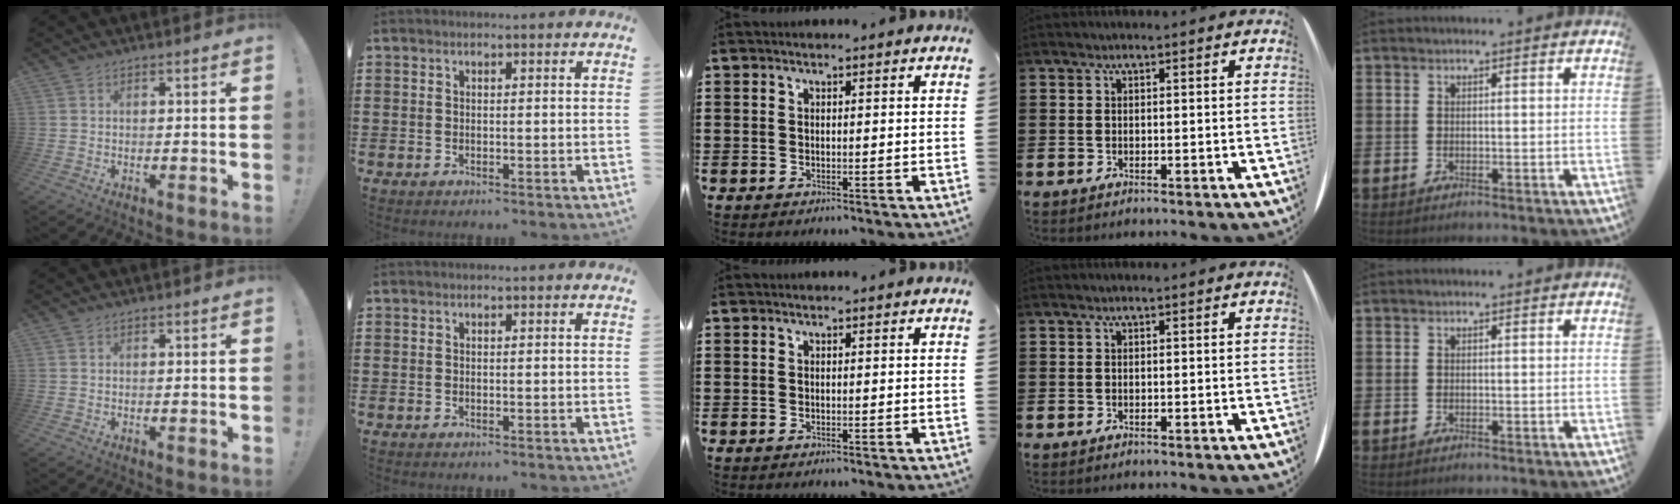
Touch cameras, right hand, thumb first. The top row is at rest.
{}